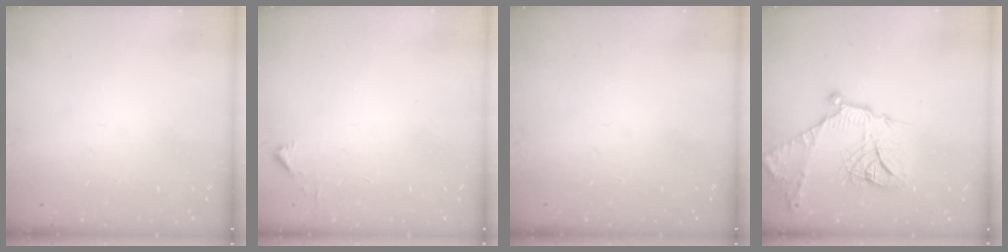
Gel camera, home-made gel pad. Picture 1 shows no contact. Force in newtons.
{"total": 2.3, "press": 2.3, "slide": 0.2}
{"total": 0.0}
{"total": 19.7, "press": 19.6, "slide": 1.7}